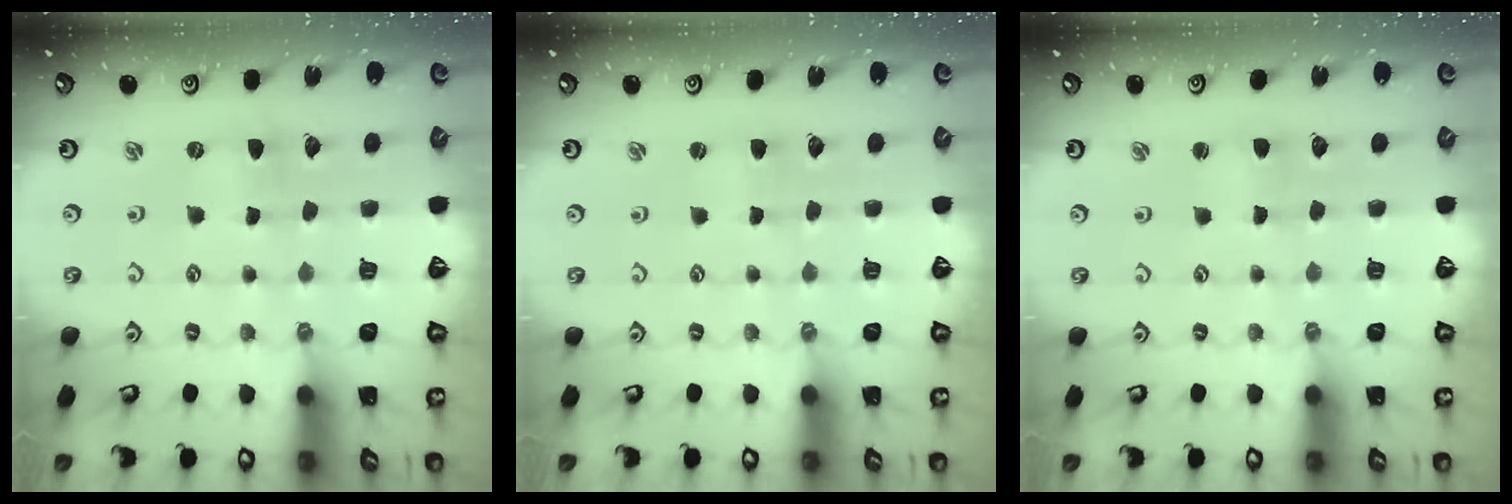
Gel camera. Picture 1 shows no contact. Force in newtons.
{"total": 1.0, "press": 1.0, "slide": 0.3}
{"total": 1.1, "press": 1.1, "slide": 0.1}